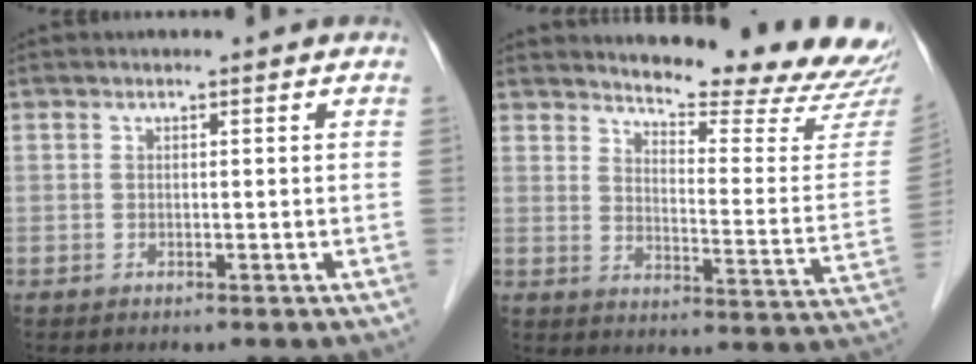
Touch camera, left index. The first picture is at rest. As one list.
[{"total": 18.8, "force": [17.9, 1.5, 5.6], "torque": [-0.073, -0.110, 0.207]}]